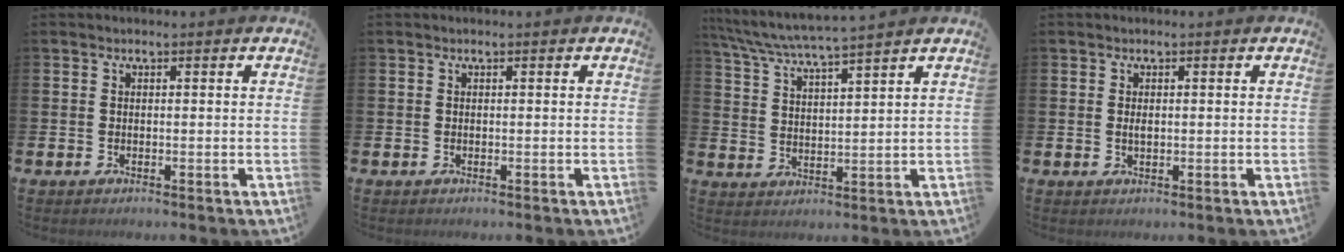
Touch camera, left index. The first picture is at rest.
{"total": 0.0}
{"total": 5.6, "force": [5.3, -0.4, 1.7], "torque": [-0.052, -0.032, 0.092]}
{"total": 0.8, "force": [0.1, 0.4, 0.7], "torque": [-0.014, 0.002, 0.001]}